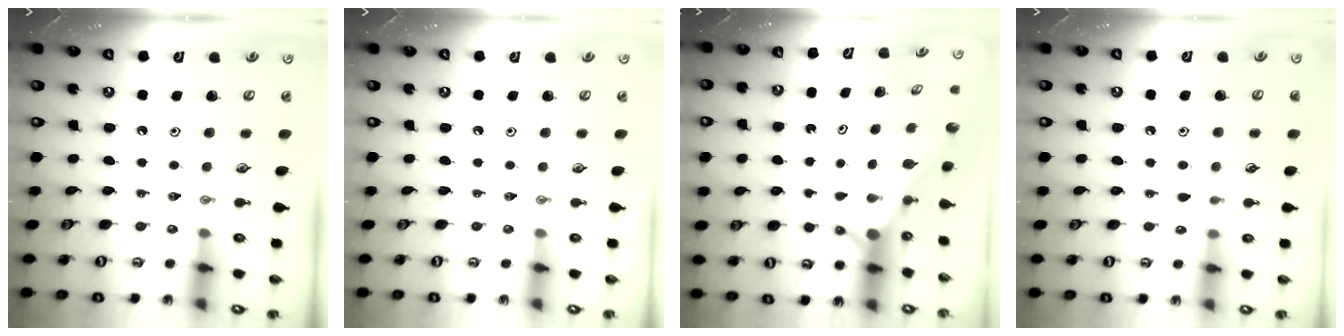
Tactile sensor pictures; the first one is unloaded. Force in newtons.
{"total": 0.0}
{"total": 2.6, "press": 2.6, "slide": 0.0}
{"total": 7.9, "press": 7.8, "slide": 0.8}